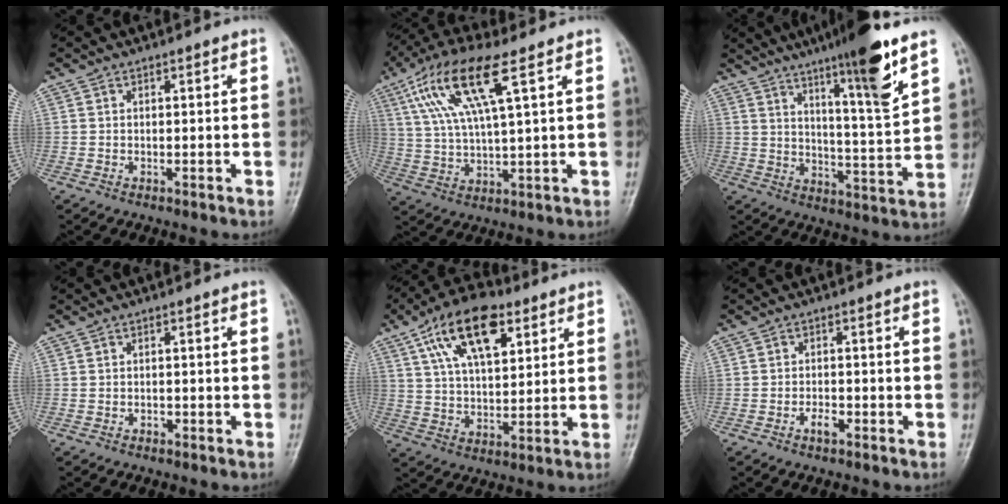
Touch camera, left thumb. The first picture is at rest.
{"total": 14.0, "force": [6.0, 3.5, 12.1], "torque": [-0.258, 0.000, 0.117]}
{"total": 14.6, "force": [9.1, 1.0, 11.3], "torque": [-0.170, -0.058, 0.145]}
{"total": 0.8, "force": [-0.3, 0.6, 0.4], "torque": [-0.002, 0.003, -0.007]}
{"total": 15.6, "force": [7.4, 7.6, 11.5], "torque": [-0.176, -0.010, 0.128]}
{"total": 2.4, "force": [-1.3, 1.1, 1.6], "torque": [-0.027, 0.009, -0.024]}